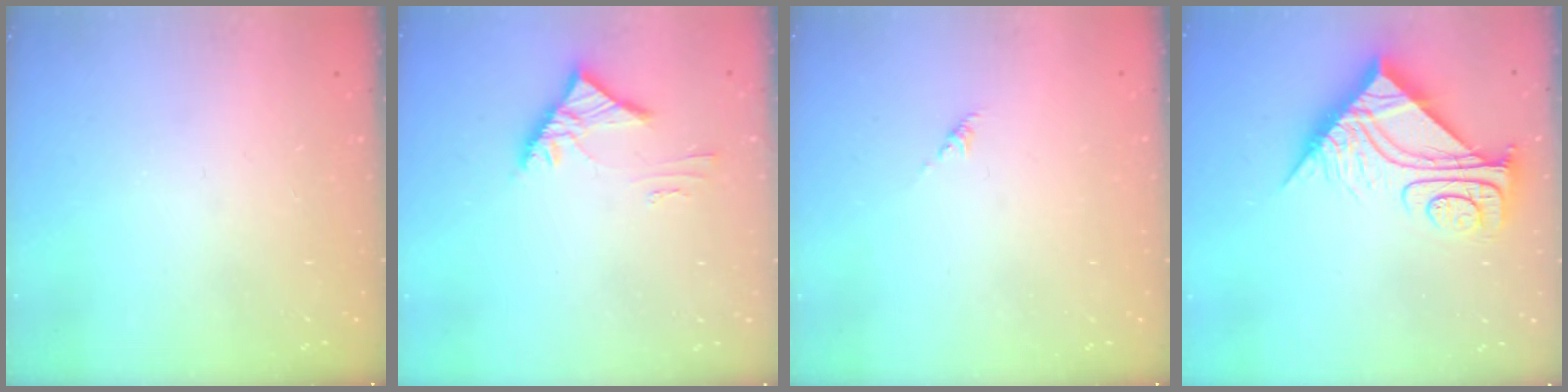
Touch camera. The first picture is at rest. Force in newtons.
{"total": 3.6, "press": 3.5, "slide": 0.9}
{"total": 0.0}
{"total": 10.4, "press": 10.4, "slide": 1.1}